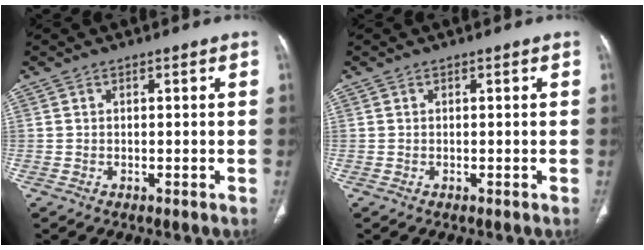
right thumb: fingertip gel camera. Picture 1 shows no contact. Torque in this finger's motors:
{"motor_torque": [0.24, 0.14, 0.58, 0.12, -0.04]}